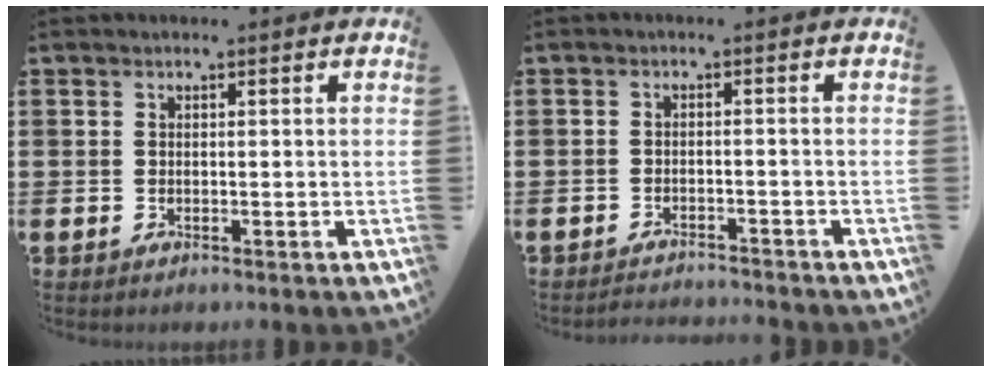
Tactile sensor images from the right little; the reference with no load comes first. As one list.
[{"total": 1.7, "force": [-1.7, -0.1, -0.1], "torque": [-0.003, 0.005, -0.035]}]